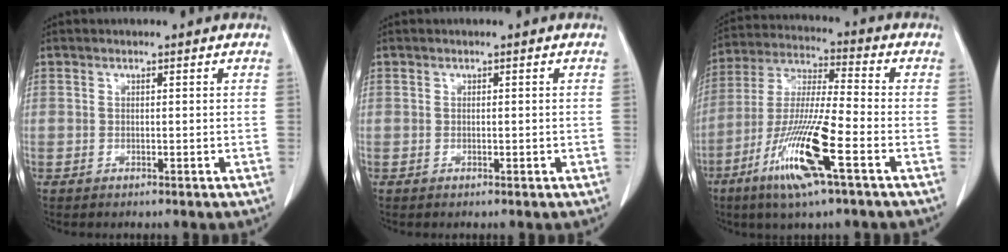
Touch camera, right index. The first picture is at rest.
{"total": 0.0}
{"total": 14.6, "force": [-6.5, 0.6, 13.1], "torque": [-0.268, -0.022, -0.122]}